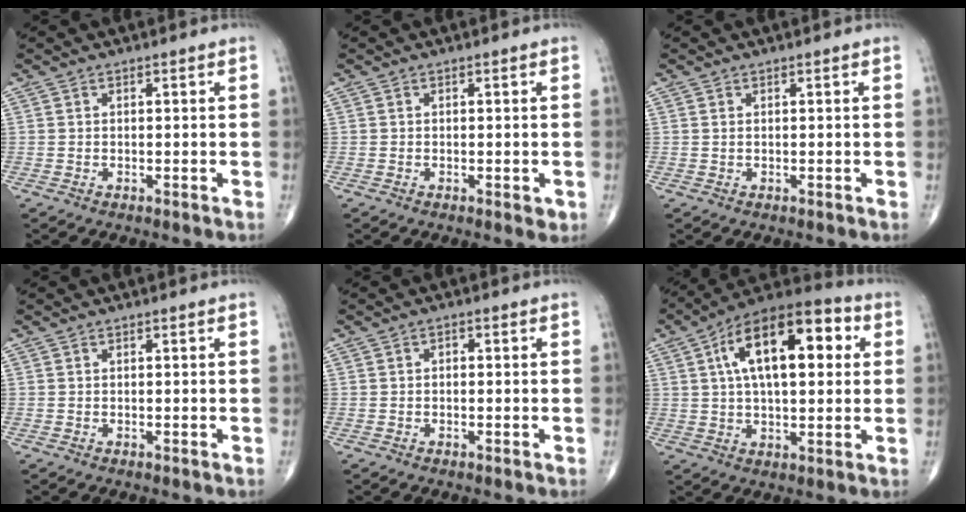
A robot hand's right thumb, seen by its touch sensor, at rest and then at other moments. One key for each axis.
{"total": 1.3, "fx": -0.4, "fy": 0.7, "fz": 1.1, "tx": -0.011, "ty": -0.002, "tz": -0.006}
{"total": 0.0}
{"total": 0.0}
{"total": 1.0, "fx": 0.0, "fy": 0.6, "fz": 0.7, "tx": -0.005, "ty": 0.005, "tz": -0.005}
{"total": 20.0, "fx": 5.1, "fy": 9.4, "fz": 16.9, "tx": -0.249, "ty": 0.022, "tz": 0.070}